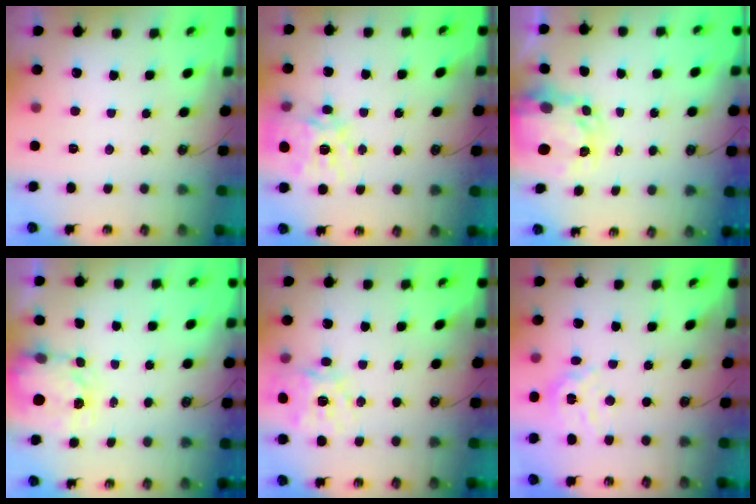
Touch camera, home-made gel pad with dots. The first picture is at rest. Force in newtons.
{"total": 16.9, "press": 16.9, "slide": 1.5}
{"total": 5.2, "press": 5.2, "slide": 0.4}
{"total": 3.6, "press": 3.6, "slide": 0.4}
{"total": 15.3, "press": 15.1, "slide": 2.2}
{"total": 10.9, "press": 10.9, "slide": 1.1}